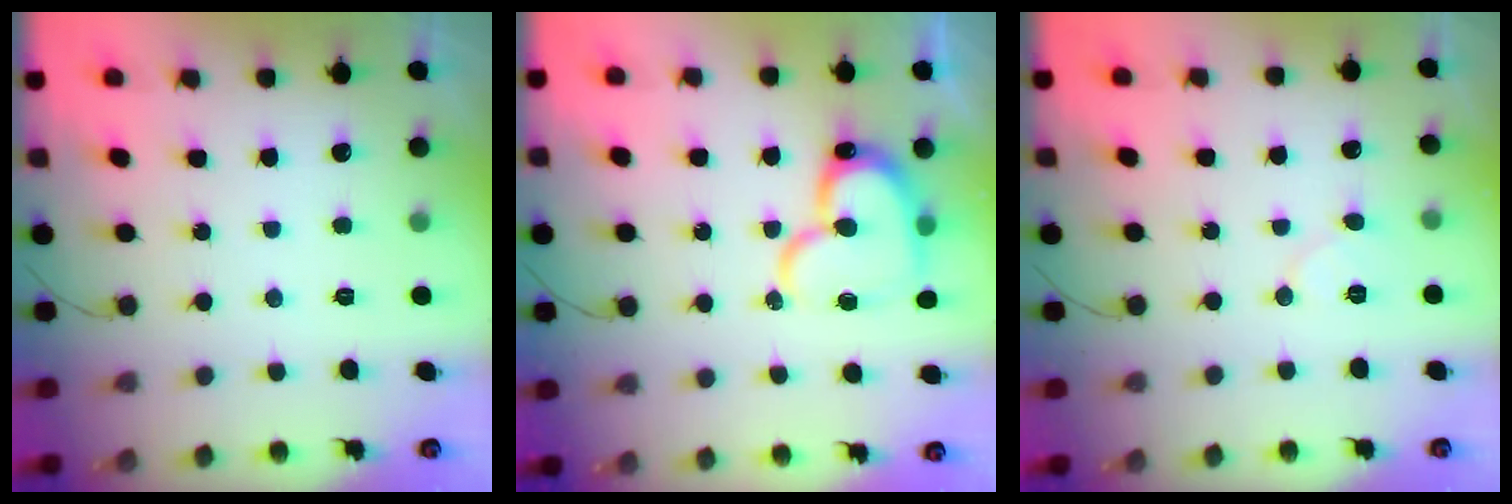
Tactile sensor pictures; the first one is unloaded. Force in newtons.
{"total": 16.3, "press": 16.3, "slide": 1.2}
{"total": 6.3, "press": 6.3, "slide": 0.7}